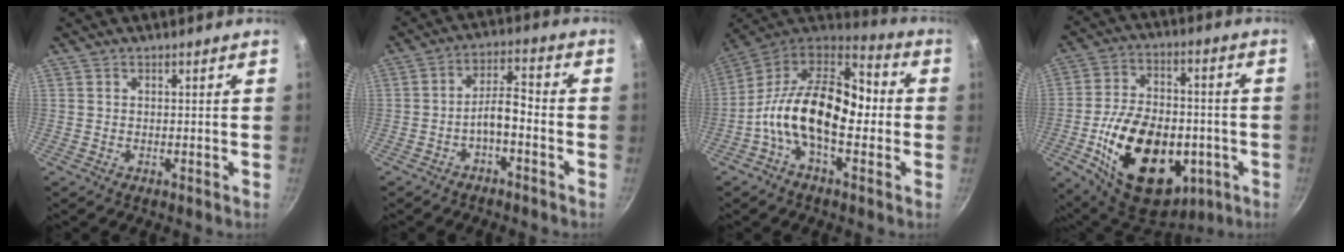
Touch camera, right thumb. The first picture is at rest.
{"total": 5.4, "force": [-2.6, 2.0, 4.3], "torque": [-0.073, 0.043, -0.045]}
{"total": 19.4, "force": [-2.1, 11.1, 15.8], "torque": [-0.245, 0.047, -0.062]}
{"total": 25.6, "force": [-6.6, 16.0, 18.9], "torque": [-0.289, 0.025, -0.090]}